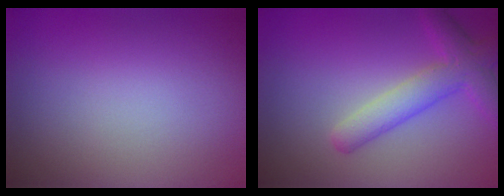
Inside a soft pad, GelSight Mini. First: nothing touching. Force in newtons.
{"total": 4.2, "press": 4.2, "slide": 0.1}